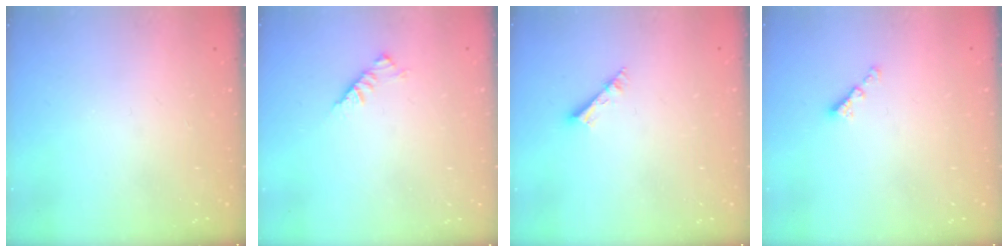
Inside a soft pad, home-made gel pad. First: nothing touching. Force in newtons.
{"total": 3.0, "press": 2.9, "slide": 0.8}
{"total": 3.0, "press": 3.0, "slide": 0.4}
{"total": 2.1, "press": 2.0, "slide": 0.6}